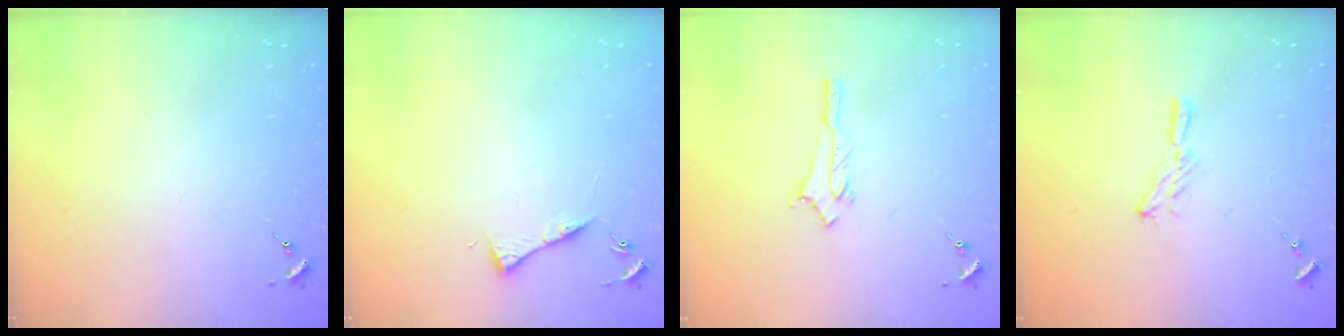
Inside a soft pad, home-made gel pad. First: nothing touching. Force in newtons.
{"total": 4.2, "press": 4.1, "slide": 0.5}
{"total": 2.8, "press": 2.8, "slide": 0.3}
{"total": 6.5, "press": 6.5, "slide": 0.3}